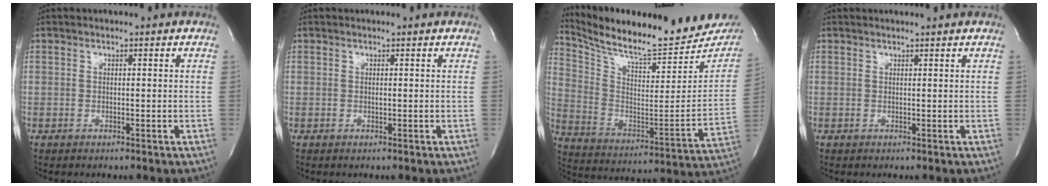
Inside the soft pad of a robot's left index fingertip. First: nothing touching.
{"total": 0.9, "force": [0.7, -0.1, 0.4], "torque": [-0.006, 0.003, 0.012]}
{"total": 24.4, "force": [21.9, 3.7, 10.2], "torque": [-0.180, -0.062, 0.319]}
{"total": 2.5, "force": [2.4, -0.3, 0.7], "torque": [-0.010, 0.006, 0.029]}